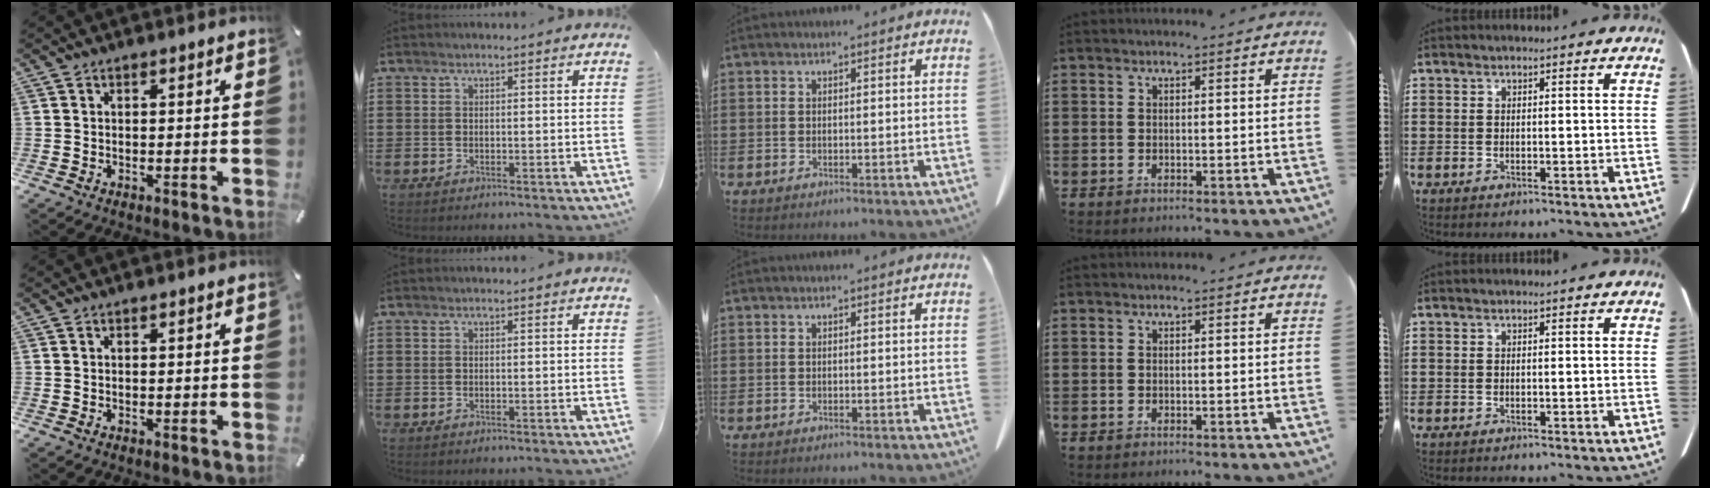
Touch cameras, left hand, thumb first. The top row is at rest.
{}